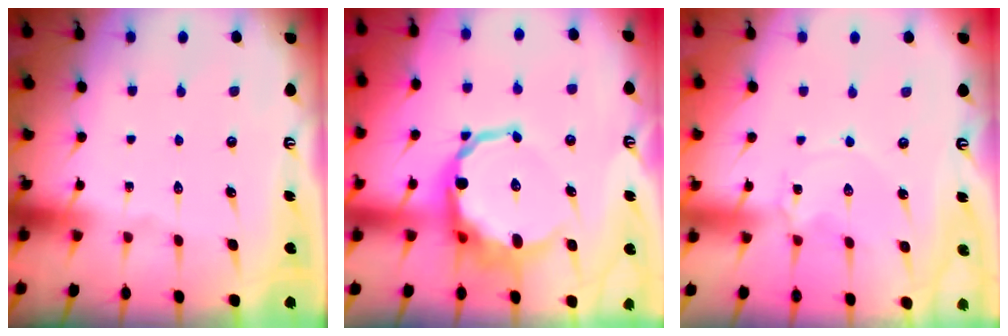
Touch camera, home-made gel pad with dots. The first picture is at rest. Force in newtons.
{"total": 12.7, "press": 12.3, "slide": 3.1}
{"total": 2.8, "press": 2.8, "slide": 0.3}